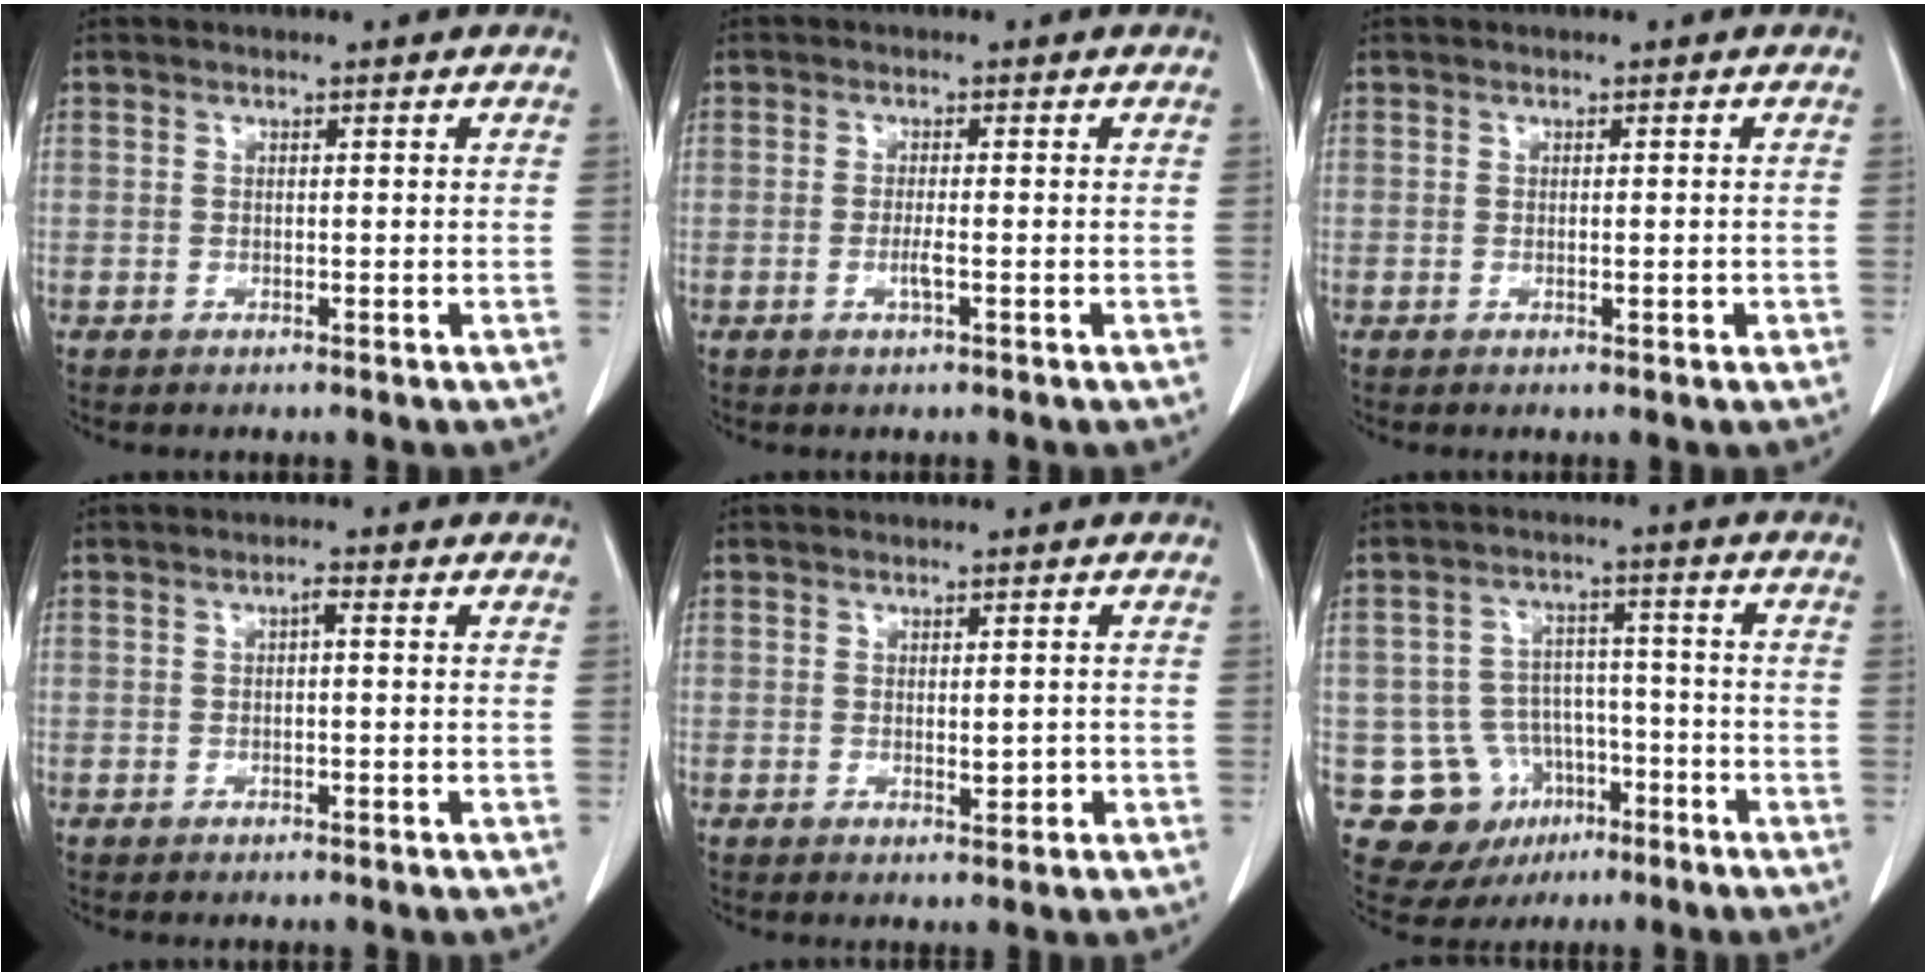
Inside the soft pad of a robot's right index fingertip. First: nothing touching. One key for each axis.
{"total": 1.7, "fx": -0.6, "fy": 0.0, "fz": 1.6, "tx": -0.034, "ty": -0.002, "tz": -0.012}
{"total": 0.9, "fx": -0.2, "fy": 0.2, "fz": 0.9, "tx": -0.013, "ty": -0.001, "tz": 0.001}
{"total": 1.0, "fx": 0.0, "fy": 0.3, "fz": 1.0, "tx": -0.017, "ty": 0.004, "tz": 0.000}
{"total": 1.7, "fx": -0.2, "fy": 0.8, "fz": 1.5, "tx": -0.023, "ty": -0.002, "tz": 0.003}
{"total": 10.9, "fx": -4.6, "fy": 9.5, "fz": 2.8, "tx": -0.048, "ty": 0.031, "tz": -0.058}